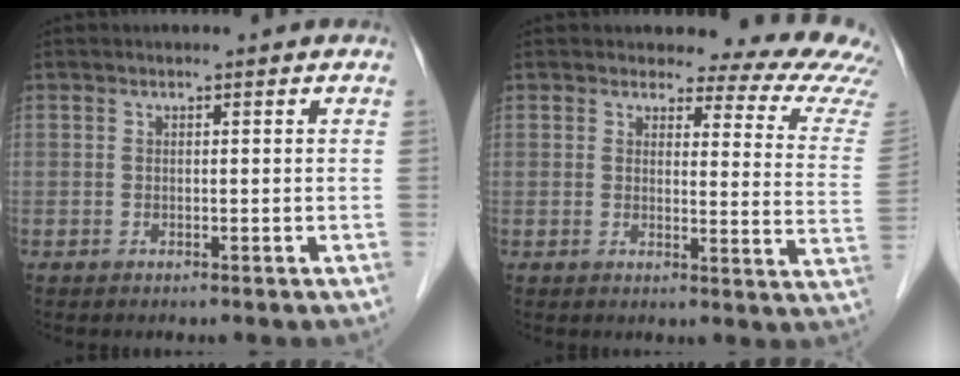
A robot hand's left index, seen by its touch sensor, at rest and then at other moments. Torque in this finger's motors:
{"motor_torque": [0.54, -0.61, 0.29, 0.03]}